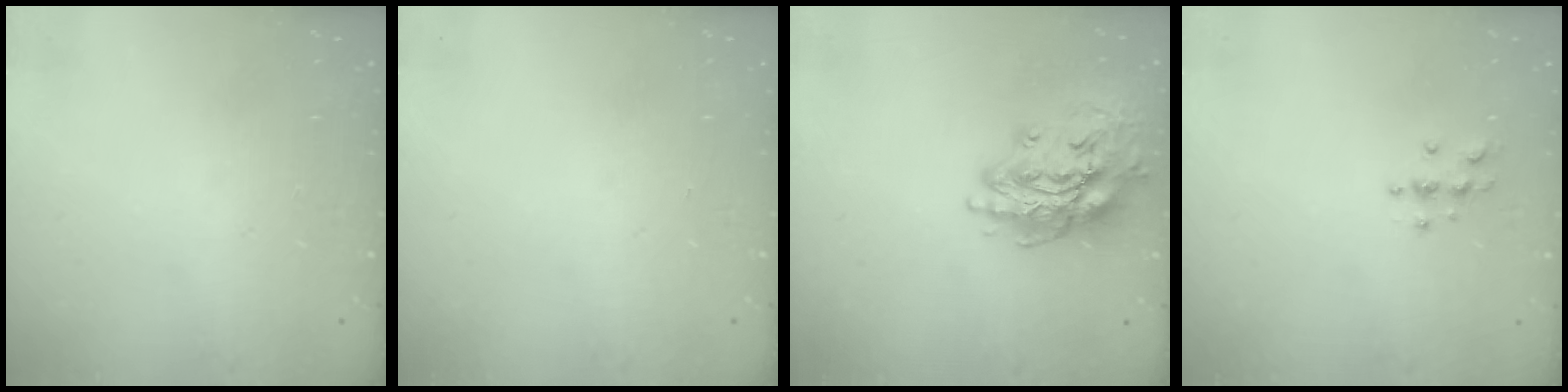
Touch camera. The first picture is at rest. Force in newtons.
{"total": 0.0}
{"total": 15.6, "press": 15.6, "slide": 1.3}
{"total": 3.3, "press": 3.3, "slide": 0.4}